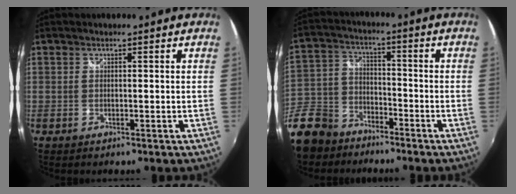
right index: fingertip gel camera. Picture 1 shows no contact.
{"total": 15.7, "force": [-11.0, 9.6, 5.9], "torque": [-0.174, 0.007, -0.206]}